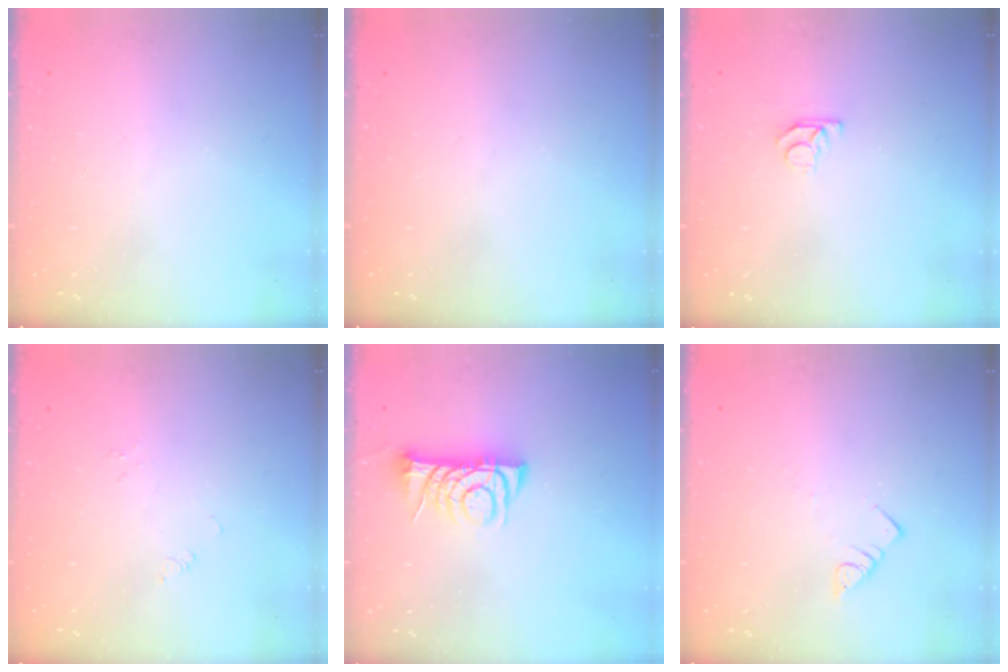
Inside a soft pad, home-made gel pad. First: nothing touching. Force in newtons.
{"total": 0.0}
{"total": 4.6, "press": 4.6, "slide": 0.3}
{"total": 0.0}
{"total": 7.6, "press": 7.5, "slide": 0.9}
{"total": 3.0, "press": 3.0, "slide": 0.1}